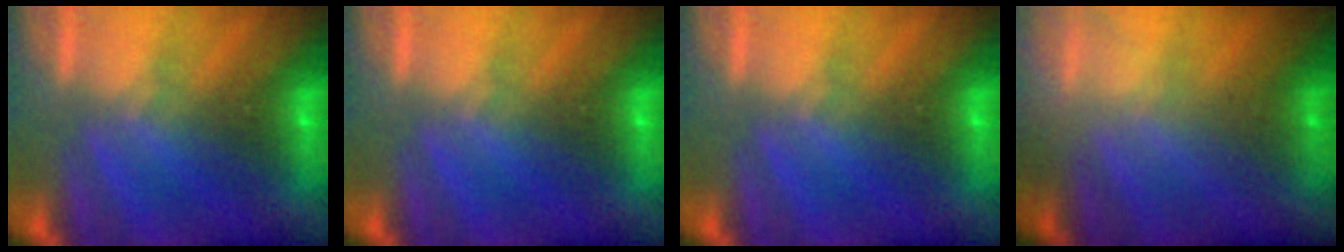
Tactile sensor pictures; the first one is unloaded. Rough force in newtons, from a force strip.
{"total": 0.0}
{"total": 0.0}
{"total": 2.4}